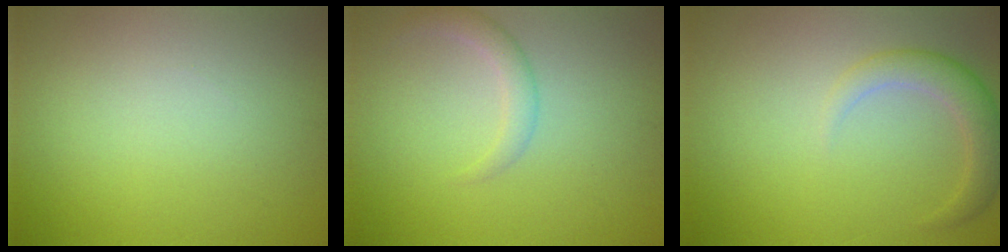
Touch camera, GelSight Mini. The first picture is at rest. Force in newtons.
{"total": 1.8, "press": 1.8, "slide": 0.1}
{"total": 2.7, "press": 2.7, "slide": 0.1}